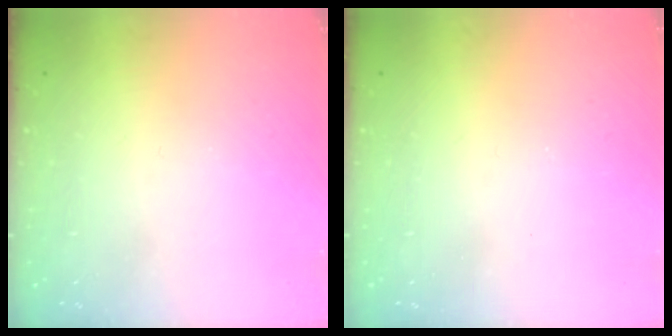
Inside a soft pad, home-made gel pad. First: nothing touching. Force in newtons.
{"total": 2.5, "press": 2.4, "slide": 0.4}